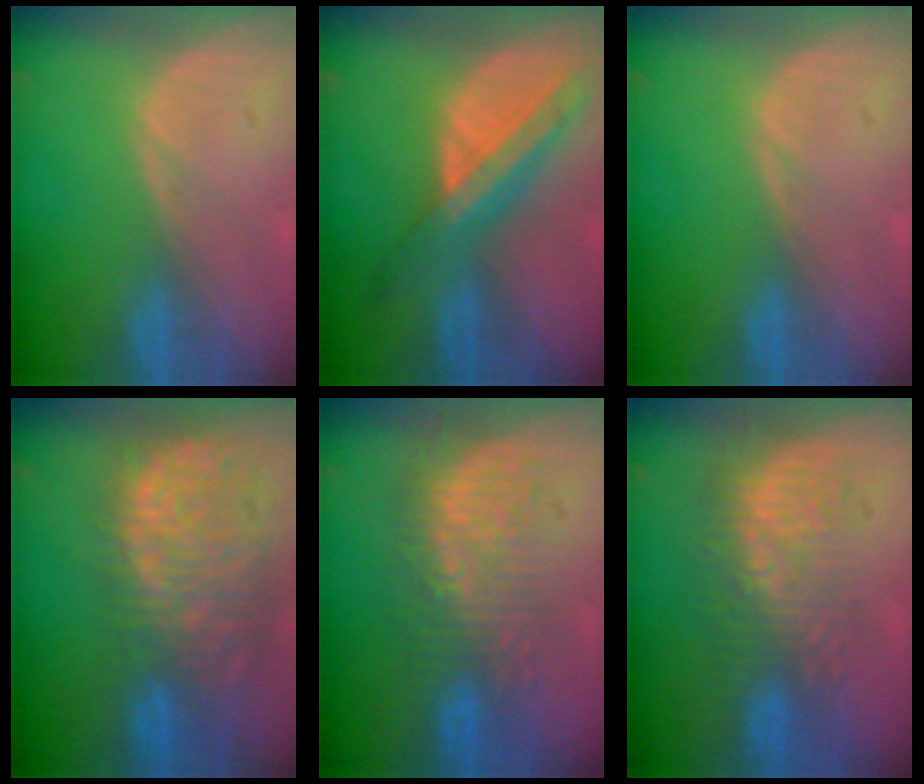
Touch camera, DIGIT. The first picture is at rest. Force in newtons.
{"total": 8.5, "press": 7.3, "slide": 4.3}
{"total": 0.0}
{"total": 13.1, "press": 10.8, "slide": 7.3}
{"total": 8.8, "press": 8.7, "slide": 1.4}
{"total": 9.1, "press": 8.6, "slide": 2.8}